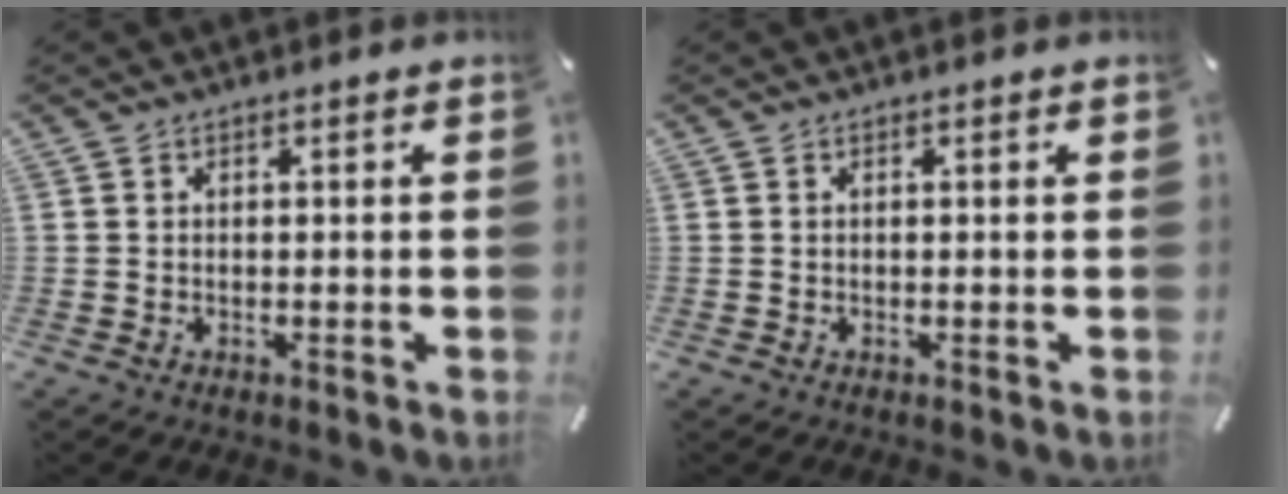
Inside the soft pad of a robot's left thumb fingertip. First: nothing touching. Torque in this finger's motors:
{"motor_torque": [-0.28, -0.23, -0.06, 0.01, -0.01]}